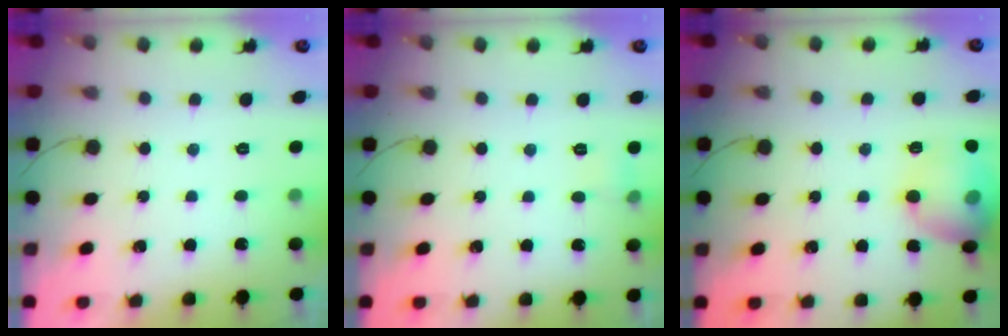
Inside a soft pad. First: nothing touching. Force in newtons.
{"total": 5.1, "press": 4.0, "slide": 3.1}
{"total": 14.2, "press": 13.8, "slide": 3.3}